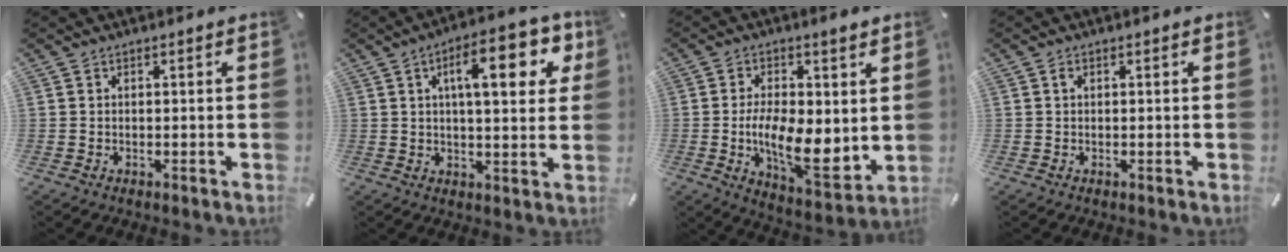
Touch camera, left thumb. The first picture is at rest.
{"total": 14.9, "force": [5.5, 5.6, 12.7], "torque": [-0.182, -0.004, 0.082]}
{"total": 14.9, "force": [-0.1, 6.7, 13.3], "torque": [-0.224, -0.012, 0.000]}
{"total": 0.6, "force": [0.2, 0.3, 0.4], "torque": [-0.007, 0.001, 0.003]}